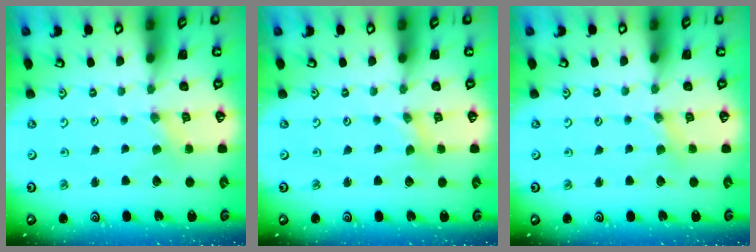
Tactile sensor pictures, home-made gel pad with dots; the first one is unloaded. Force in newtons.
{"total": 0.0}
{"total": 1.8, "press": 1.7, "slide": 0.3}